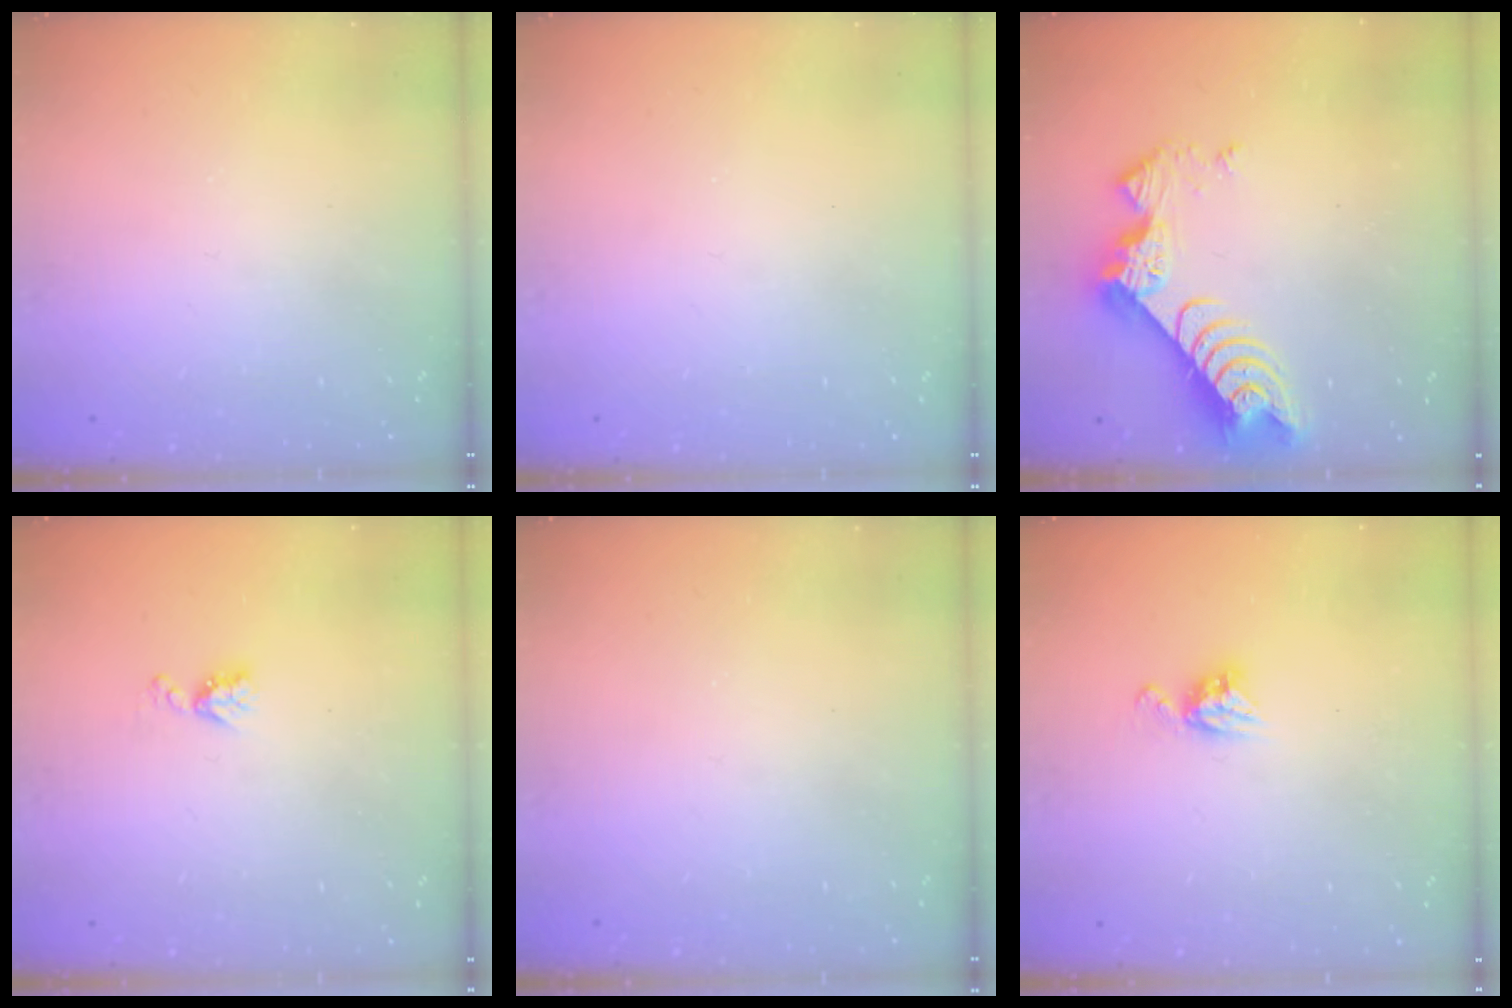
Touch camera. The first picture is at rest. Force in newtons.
{"total": 0.0}
{"total": 9.5, "press": 9.5, "slide": 0.8}
{"total": 4.5, "press": 4.5, "slide": 0.5}
{"total": 0.0}
{"total": 6.0, "press": 6.0, "slide": 0.4}